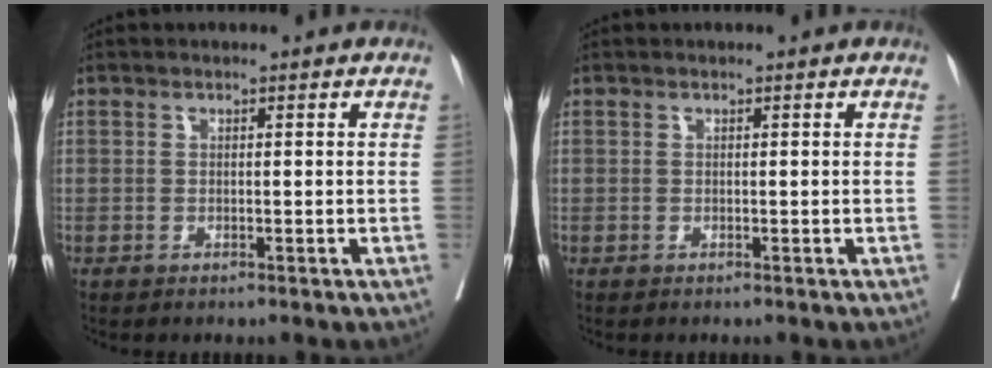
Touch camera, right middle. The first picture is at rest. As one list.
[{"total": 0.0}]